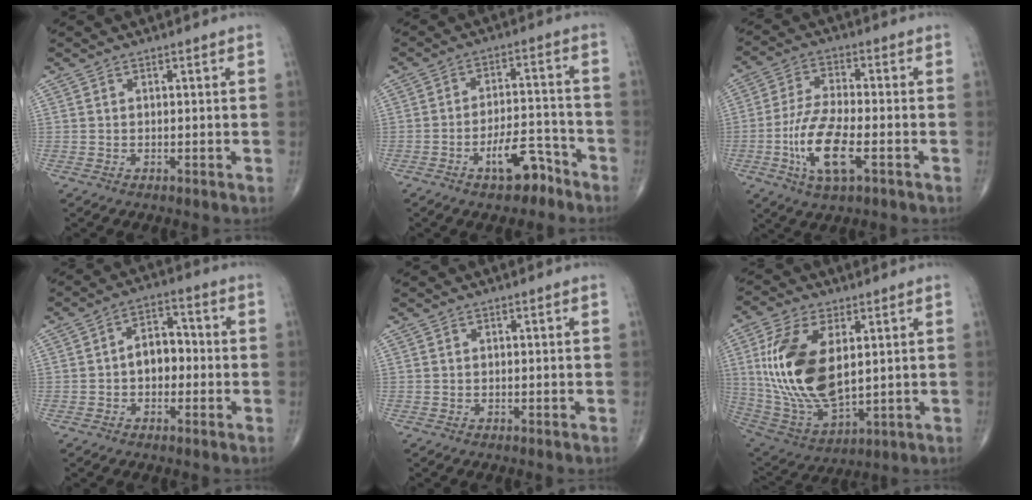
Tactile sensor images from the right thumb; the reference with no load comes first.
{"total": 8.2, "force": [-5.3, 3.5, 5.2], "torque": [-0.068, 0.049, -0.084]}
{"total": 11.5, "force": [-3.9, 4.0, 10.1], "torque": [-0.207, 0.011, -0.074]}
{"total": 6.7, "force": [-0.7, 4.5, 4.8], "torque": [-0.056, 0.026, -0.022]}
{"total": 0.0}
{"total": 20.0, "force": [3.4, 10.4, 16.7], "torque": [-0.336, -0.023, 0.076]}